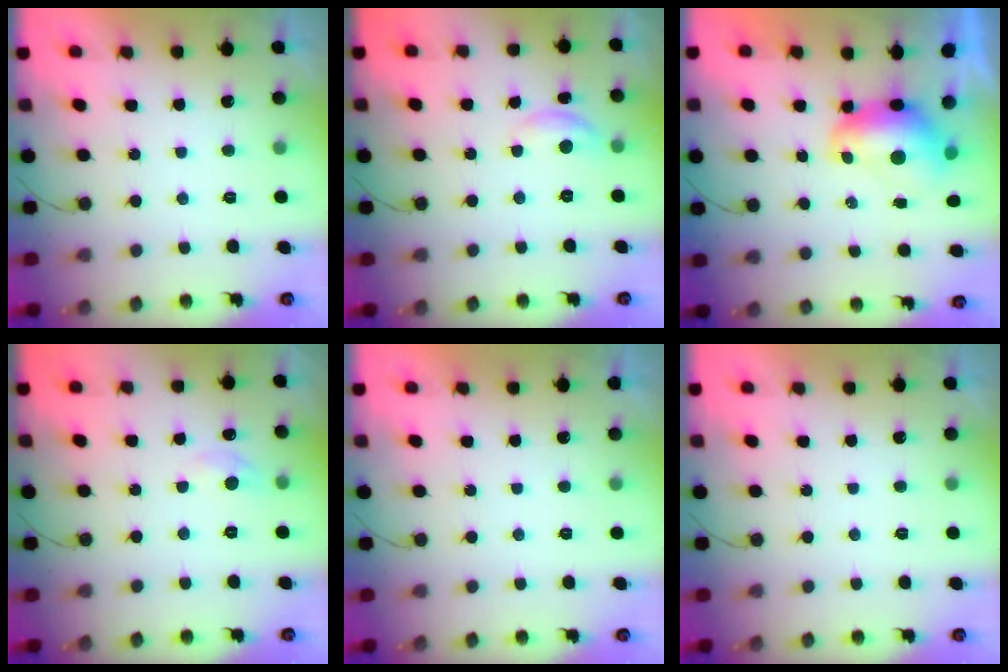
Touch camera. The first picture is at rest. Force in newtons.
{"total": 5.7, "press": 5.7, "slide": 0.2}
{"total": 8.4, "press": 8.3, "slide": 0.8}
{"total": 5.6, "press": 5.5, "slide": 0.8}
{"total": 0.0}
{"total": 0.0}